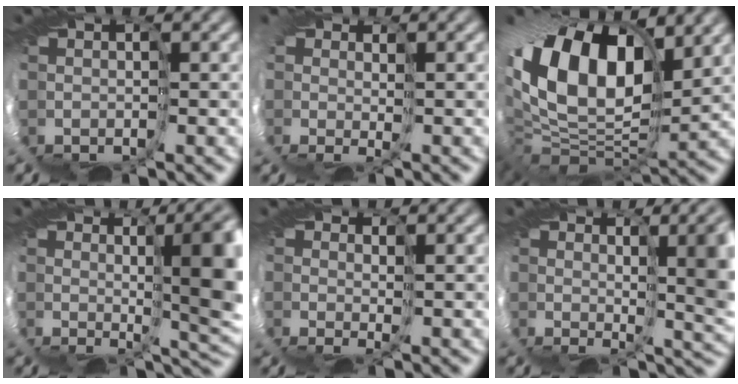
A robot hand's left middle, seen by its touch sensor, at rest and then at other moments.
{"total": 2.6, "force": [0.3, 1.8, 1.9], "torque": [-0.029, 0.002, 0.000]}
{"total": 14.0, "force": [5.1, 8.5, 9.8], "torque": [-0.212, 0.023, 0.084]}
{"total": 10.2, "force": [1.4, 3.2, 9.6], "torque": [-0.120, -0.001, 0.029]}
{"total": 1.0, "force": [0.6, -0.2, 0.7], "torque": [-0.023, 0.000, 0.007]}
{"total": 9.2, "force": [1.6, 3.4, 8.4], "torque": [-0.111, -0.004, 0.036]}